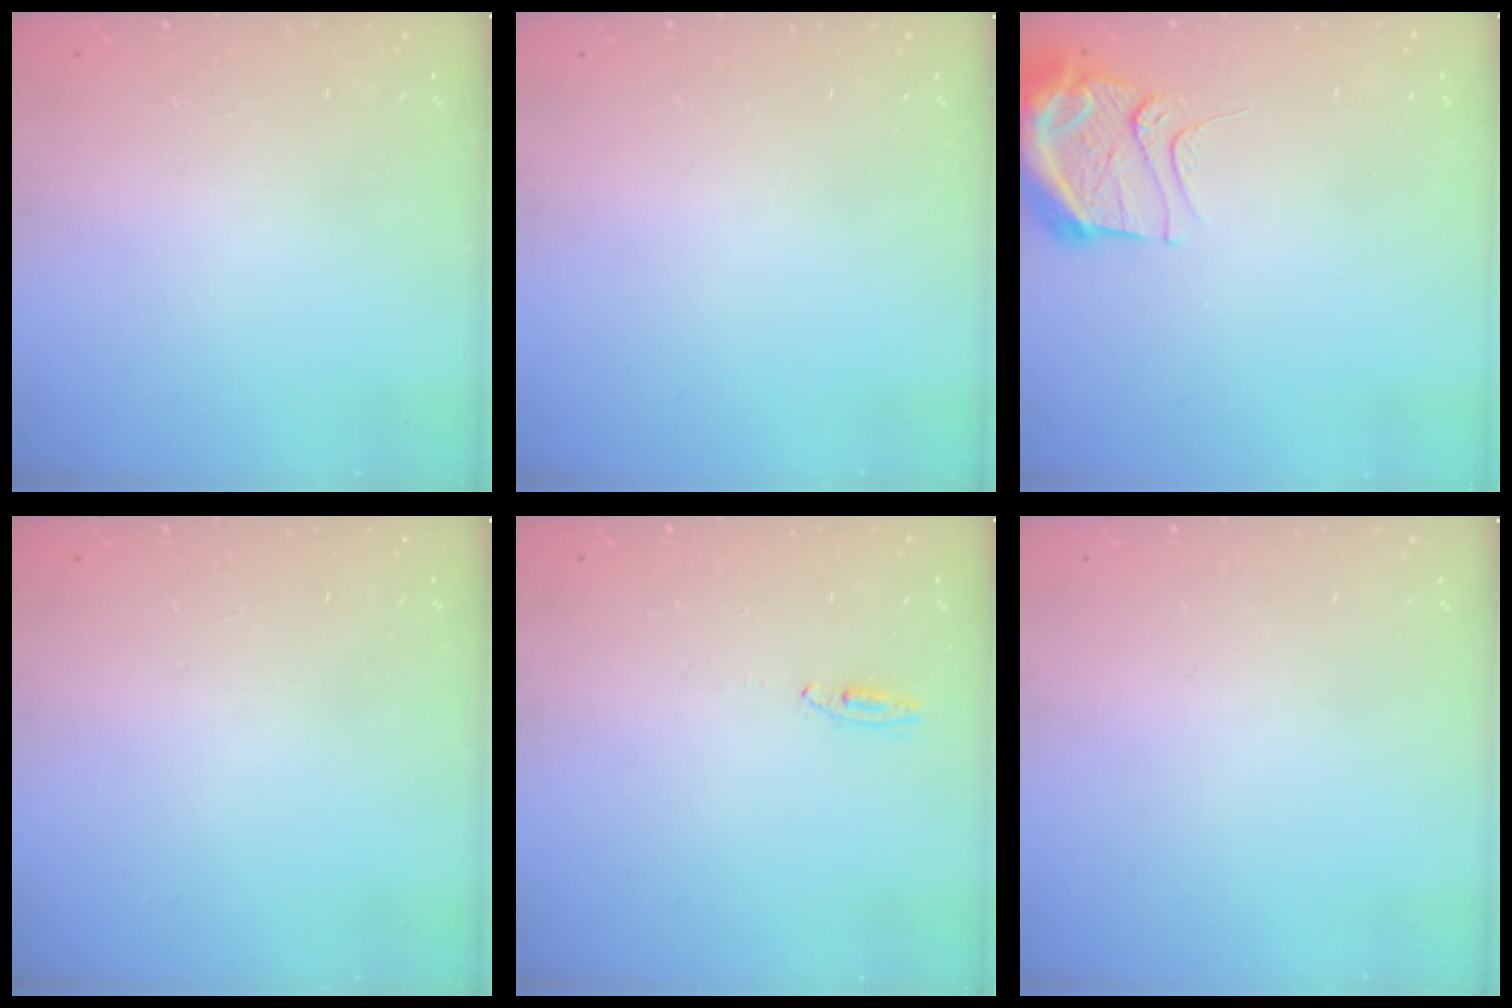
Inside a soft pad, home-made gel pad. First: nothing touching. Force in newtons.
{"total": 0.0}
{"total": 11.0, "press": 11.0, "slide": 0.9}
{"total": 0.0}
{"total": 2.7, "press": 2.5, "slide": 1.0}
{"total": 0.0}